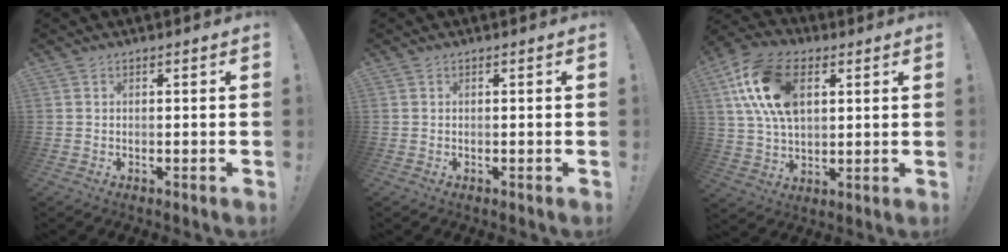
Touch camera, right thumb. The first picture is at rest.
{"total": 0.0}
{"total": 19.3, "force": [6.5, 12.4, 13.3], "torque": [-0.256, -0.009, 0.121]}